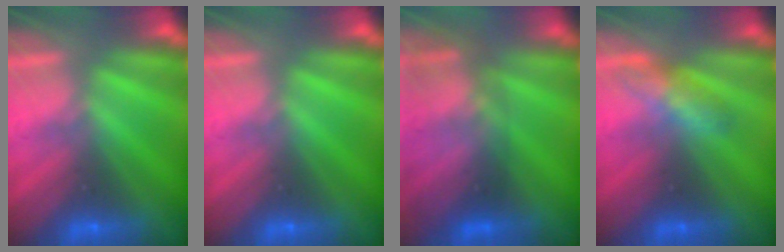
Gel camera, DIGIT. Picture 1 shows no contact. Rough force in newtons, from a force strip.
{"total": 0.0}
{"total": 2.8}
{"total": 2.8}